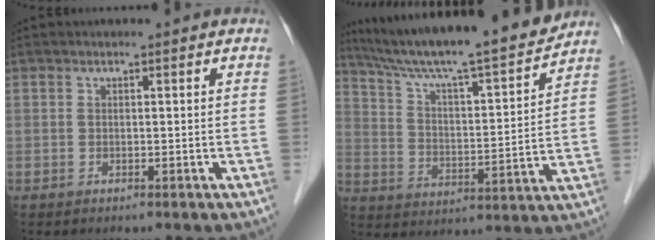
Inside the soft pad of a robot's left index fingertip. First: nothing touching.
{"total": 19.2, "force": [17.0, 0.2, 8.8], "torque": [-0.148, -0.010, 0.263]}